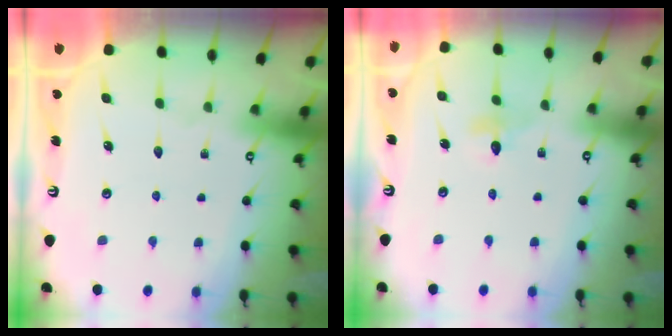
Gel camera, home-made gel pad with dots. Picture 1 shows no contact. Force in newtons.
{"total": 3.9, "press": 3.8, "slide": 0.4}